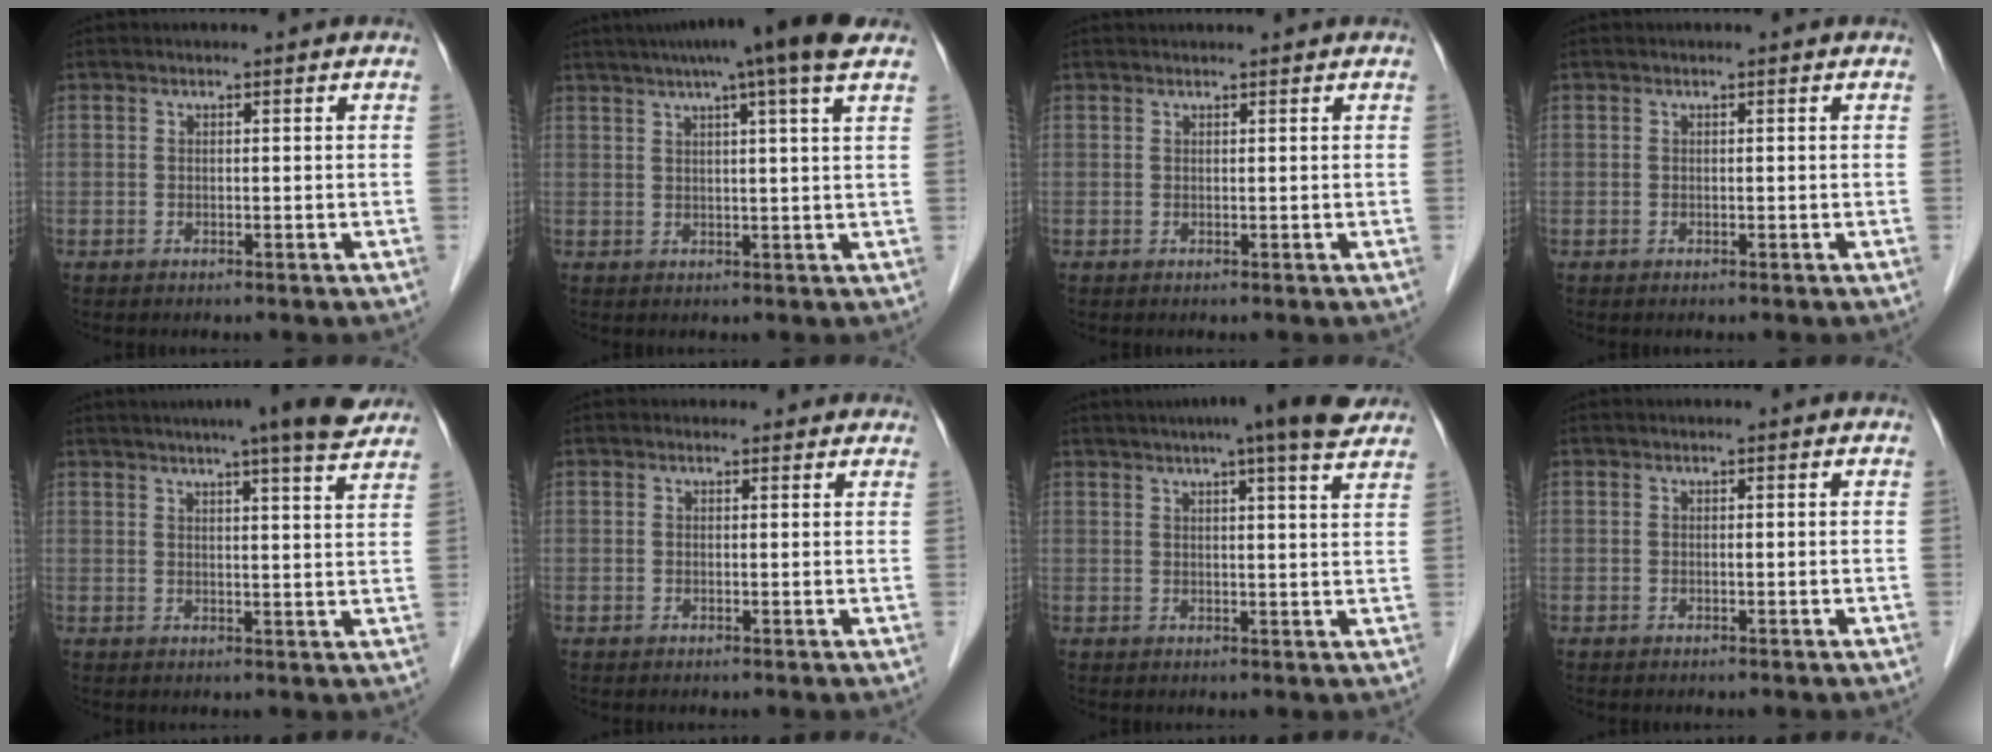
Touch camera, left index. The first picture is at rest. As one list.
[{"total": 10.8, "force": [7.8, -0.8, 7.5], "torque": [-0.120, 0.026, 0.094]}, {"total": 2.0, "force": [1.9, 0.0, 0.5], "torque": [-0.005, 0.024, 0.031]}, {"total": 0.0}, {"total": 11.8, "force": [9.8, 0.2, 6.5], "torque": [-0.093, 0.007, 0.111]}, {"total": 1.8, "force": [1.6, 0.9, 0.1], "torque": [0.002, 0.004, 0.009]}, {"total": 11.4, "force": [9.1, 0.3, 6.8], "torque": [-0.098, 0.016, 0.103]}, {"total": 0.0}]